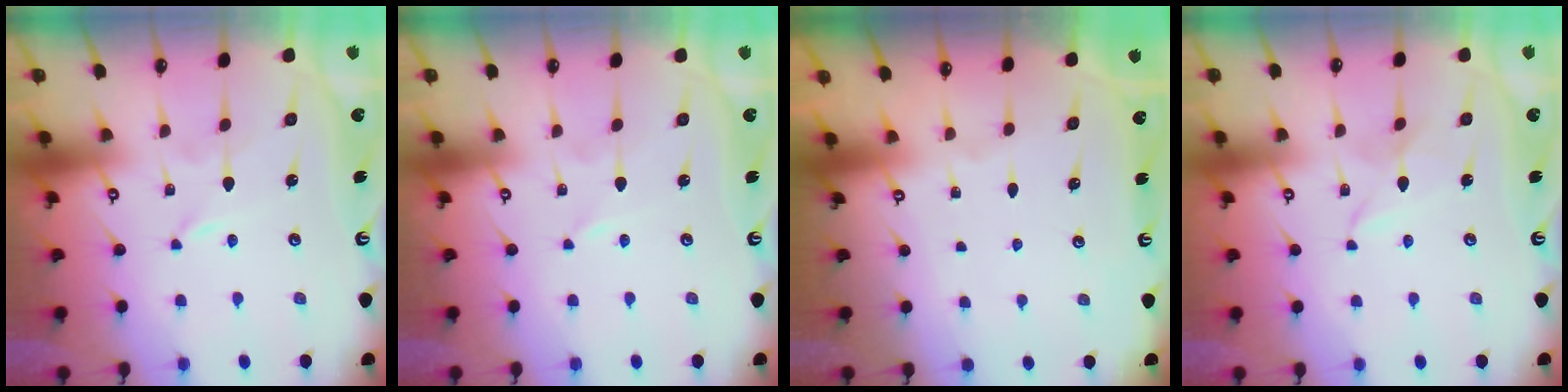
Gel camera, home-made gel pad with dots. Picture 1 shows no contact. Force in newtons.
{"total": 0.0}
{"total": 0.0}
{"total": 2.2, "press": 2.2, "slide": 0.3}